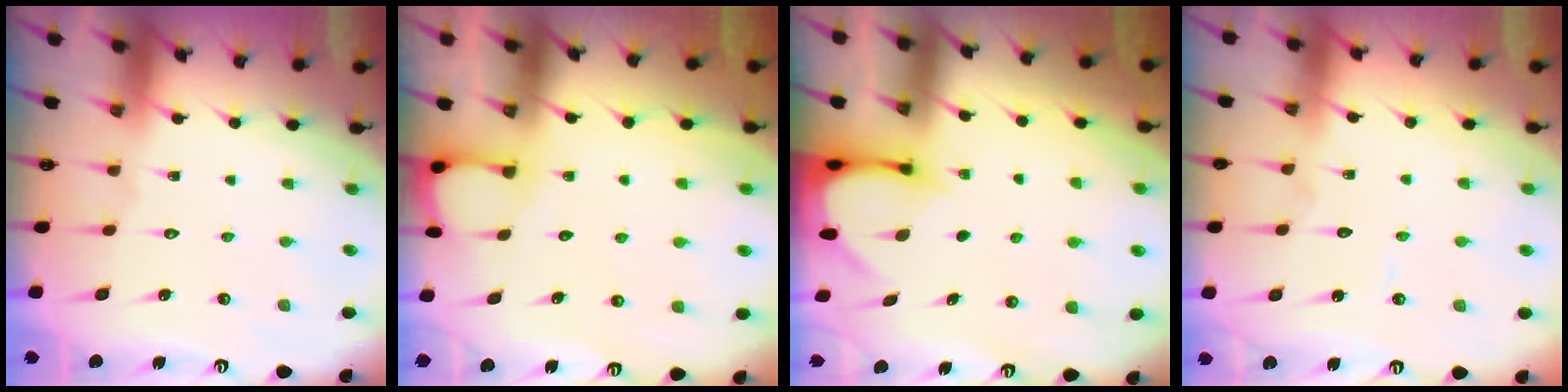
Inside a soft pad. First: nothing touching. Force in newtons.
{"total": 2.9, "press": 2.9, "slide": 0.4}
{"total": 3.3, "press": 3.3, "slide": 0.3}
{"total": 3.7, "press": 3.7, "slide": 0.4}